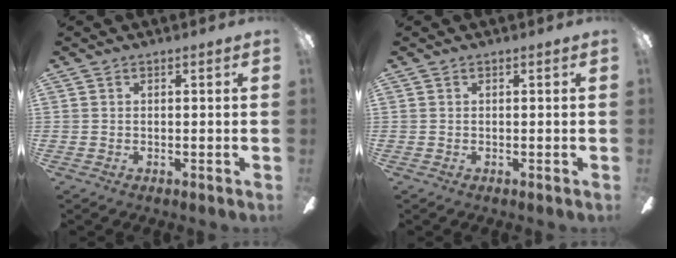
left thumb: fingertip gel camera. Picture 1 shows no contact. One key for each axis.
{"total": 0.0}